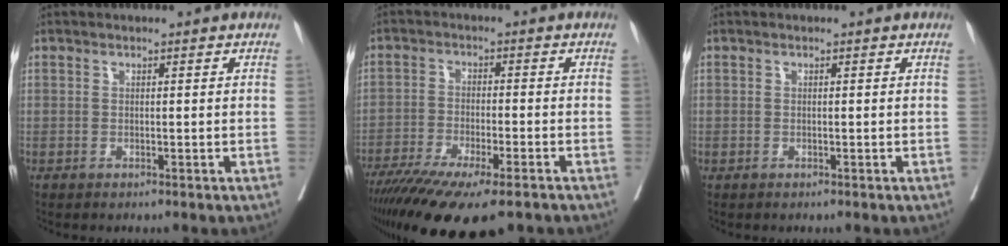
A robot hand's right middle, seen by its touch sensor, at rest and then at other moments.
{"total": 16.7, "force": [-12.7, 2.8, 10.5], "torque": [-0.166, -0.036, -0.202]}
{"total": 0.8, "force": [-0.4, 0.7, -0.1], "torque": [0.001, 0.008, -0.011]}